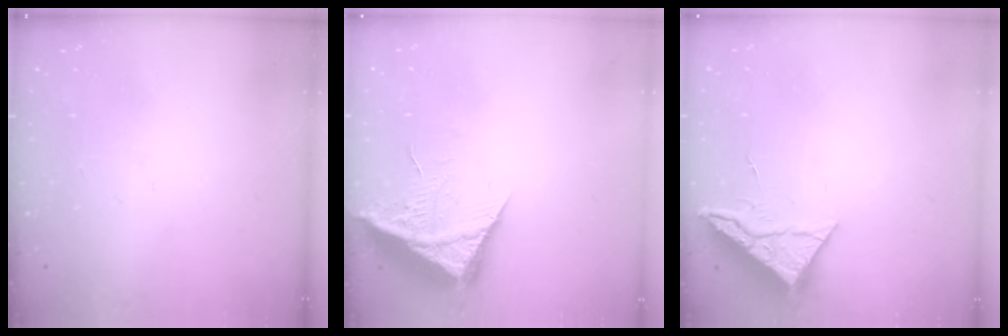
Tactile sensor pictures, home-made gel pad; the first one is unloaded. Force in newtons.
{"total": 13.1, "press": 13.1, "slide": 0.9}
{"total": 6.6, "press": 6.6, "slide": 0.3}